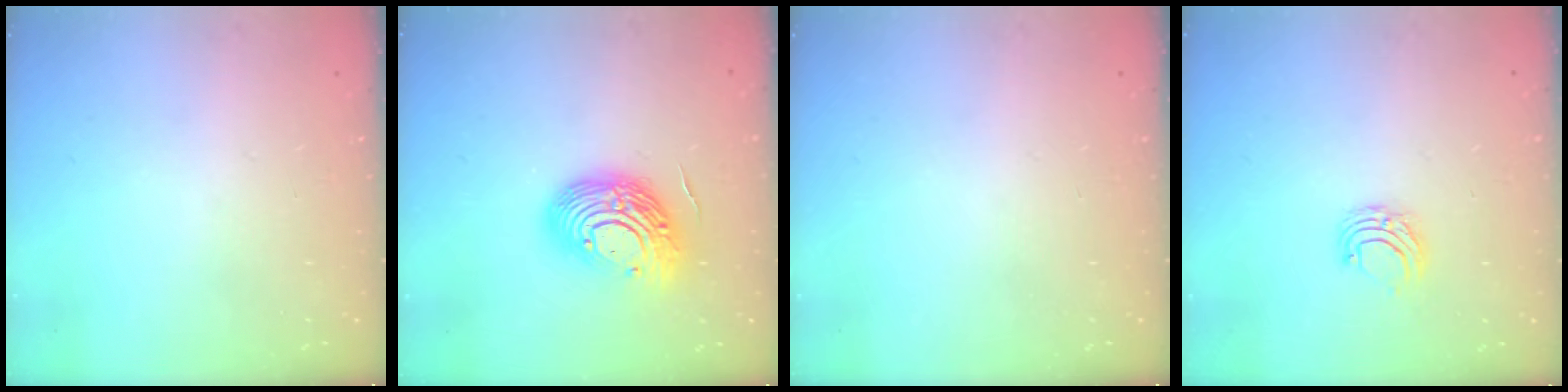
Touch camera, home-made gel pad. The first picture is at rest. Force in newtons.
{"total": 14.6, "press": 14.5, "slide": 1.7}
{"total": 0.0}
{"total": 5.6, "press": 5.6, "slide": 0.6}